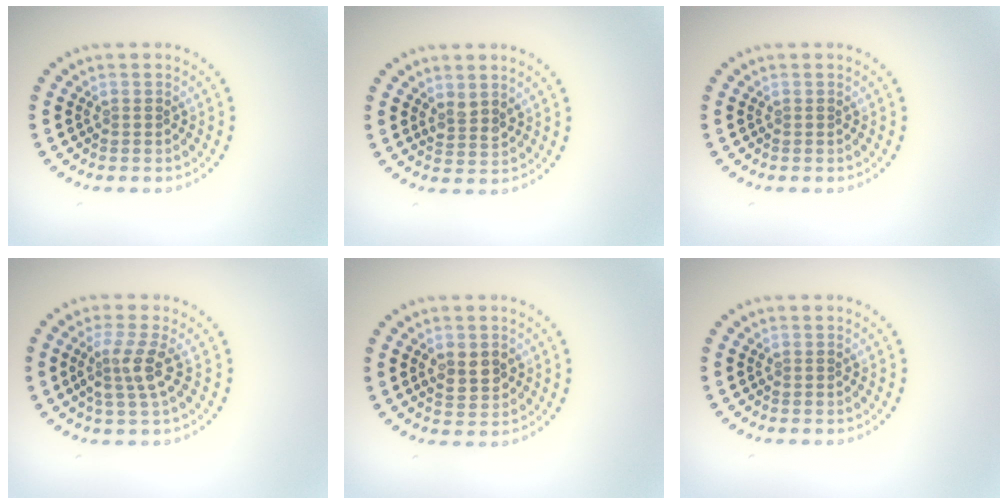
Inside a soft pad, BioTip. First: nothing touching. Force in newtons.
{"total": 1.5, "press": 1.2, "slide": 0.9}
{"total": 0.0}
{"total": 2.9, "press": 2.3, "slide": 1.8}
{"total": 2.3, "press": 2.3, "slide": 0.2}
{"total": 0.0}